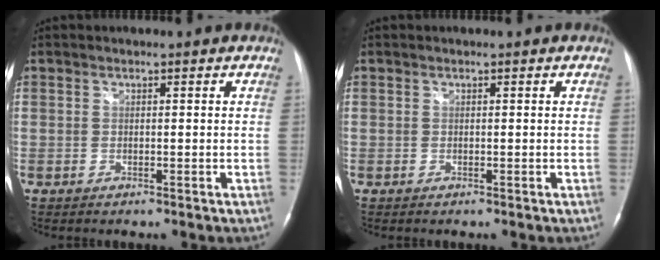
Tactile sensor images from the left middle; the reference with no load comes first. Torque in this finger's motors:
{"motor_torque": [0.00, 0.00, 0.02, 0.00]}